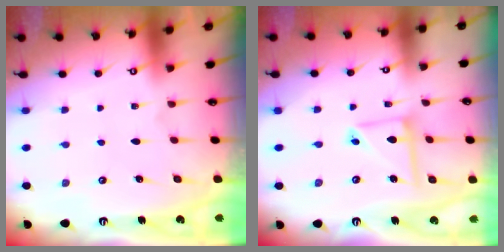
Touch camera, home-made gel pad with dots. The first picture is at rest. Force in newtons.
{"total": 8.9, "press": 8.9, "slide": 0.7}